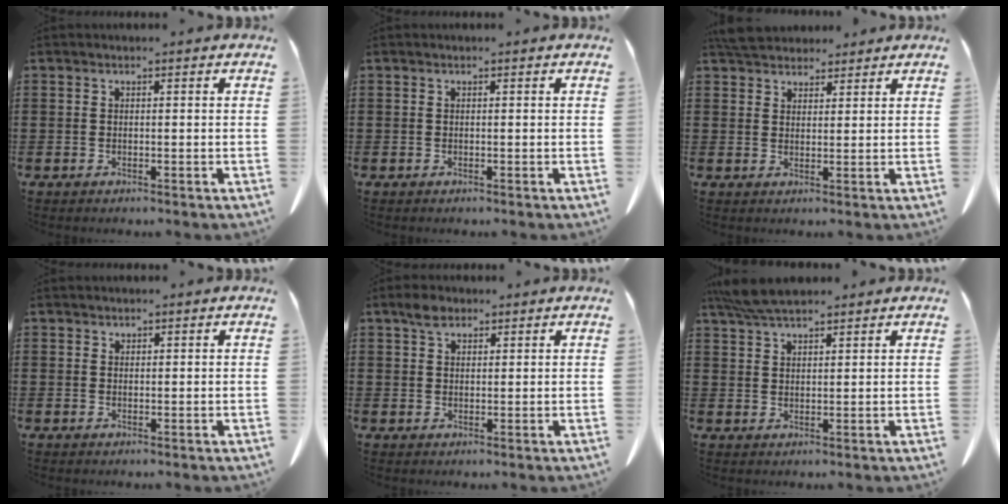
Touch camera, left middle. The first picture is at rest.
{"total": 0.0}
{"total": 4.4, "force": [4.1, 1.3, 0.7], "torque": [-0.027, -0.006, 0.082]}
{"total": 0.8, "force": [0.7, 0.3, 0.0], "torque": [-0.002, -0.001, 0.015]}
{"total": 2.9, "force": [2.0, 1.6, 1.4], "torque": [-0.025, 0.002, 0.036]}
{"total": 5.3, "force": [4.5, 1.0, 2.6], "torque": [-0.063, -0.006, 0.087]}